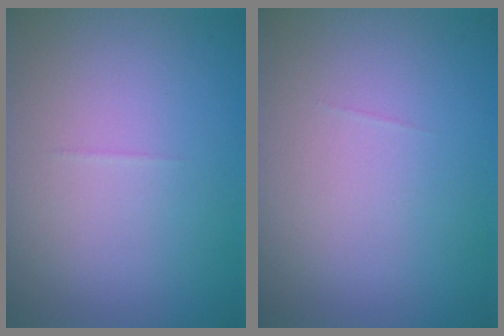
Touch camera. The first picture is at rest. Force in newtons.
{"total": 0.0}